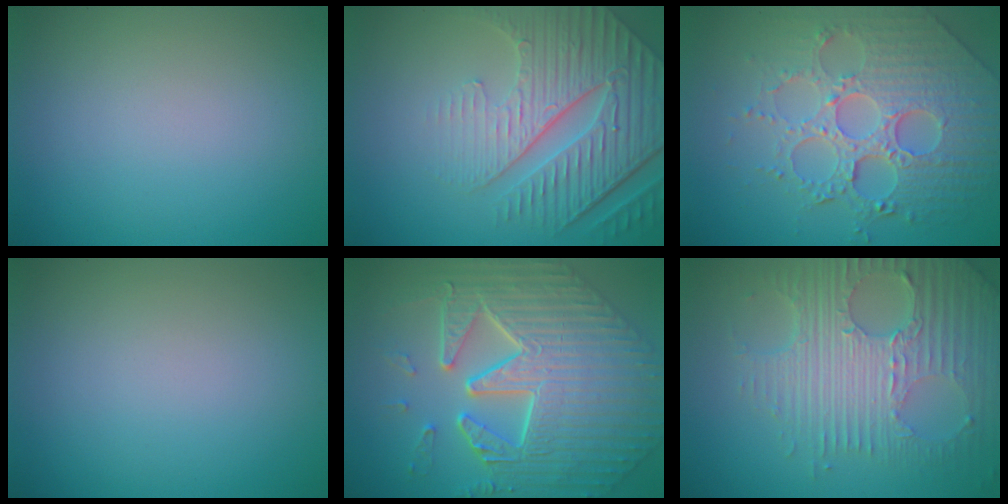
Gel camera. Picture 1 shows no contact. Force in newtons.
{"total": 7.9, "press": 5.8, "slide": 5.3}
{"total": 8.1, "press": 6.0, "slide": 5.5}
{"total": 0.0}
{"total": 10.4, "press": 7.4, "slide": 7.3}
{"total": 8.0, "press": 5.7, "slide": 5.6}